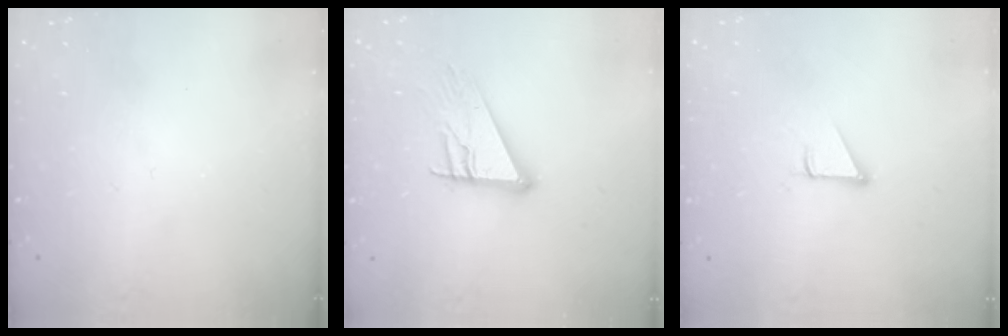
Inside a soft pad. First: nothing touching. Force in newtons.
{"total": 12.9, "press": 12.9, "slide": 1.2}
{"total": 1.6, "press": 1.6, "slide": 0.2}